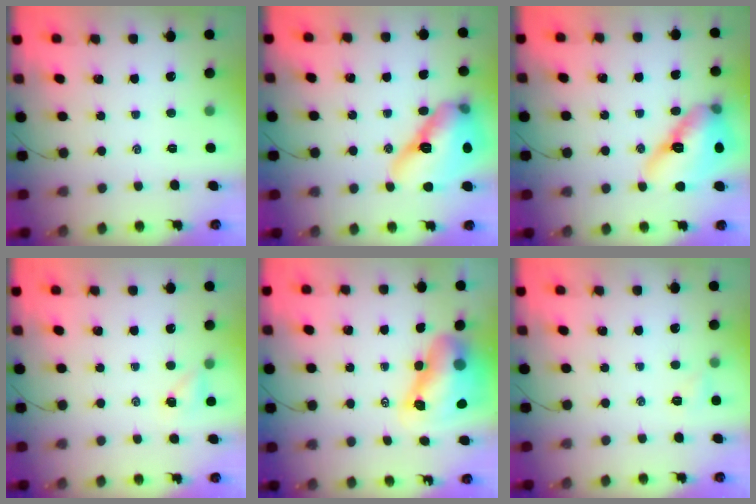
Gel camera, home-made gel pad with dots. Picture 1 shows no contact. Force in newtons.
{"total": 17.3, "press": 16.6, "slide": 5.0}
{"total": 15.0, "press": 14.4, "slide": 4.2}
{"total": 4.2, "press": 4.1, "slide": 0.9}
{"total": 11.9, "press": 11.4, "slide": 3.4}
{"total": 3.6, "press": 3.4, "slide": 1.2}